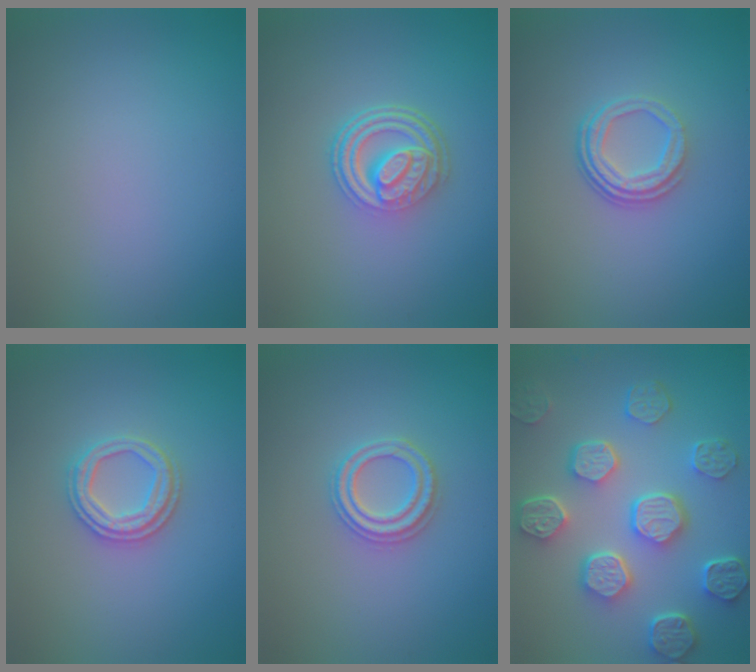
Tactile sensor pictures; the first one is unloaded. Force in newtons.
{"total": 4.8, "press": 3.4, "slide": 3.3}
{"total": 3.5, "press": 2.5, "slide": 2.5}
{"total": 3.1, "press": 2.8, "slide": 1.2}
{"total": 2.4, "press": 2.3, "slide": 0.5}
{"total": 7.6, "press": 5.9, "slide": 4.8}